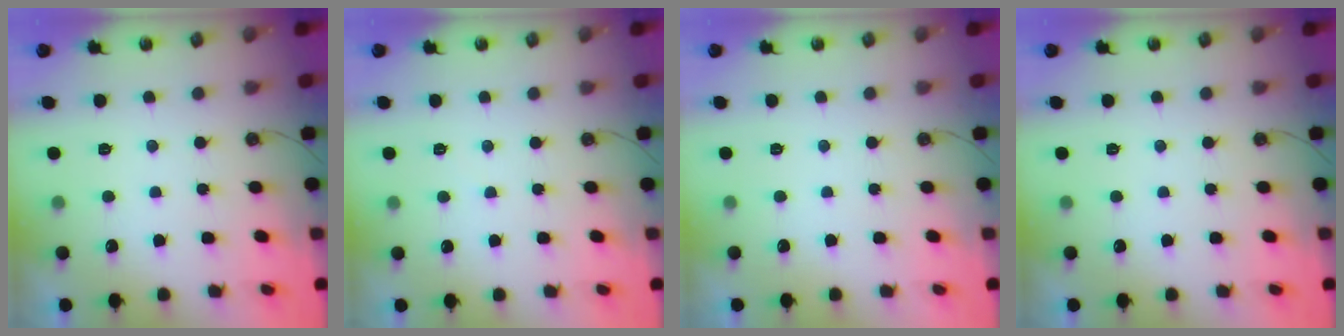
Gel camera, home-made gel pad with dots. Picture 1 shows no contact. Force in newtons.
{"total": 2.8, "press": 2.7, "slide": 0.4}
{"total": 0.0}
{"total": 0.0}